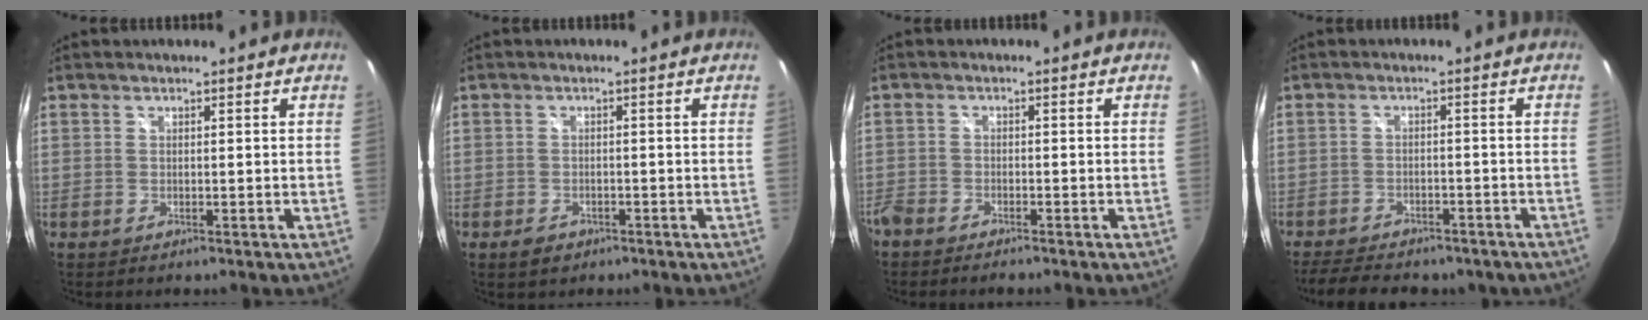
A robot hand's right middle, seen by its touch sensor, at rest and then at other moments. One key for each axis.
{"total": 2.7, "fx": -1.6, "fy": 1.8, "fz": 1.1, "tx": -0.023, "ty": 0.000, "tz": -0.023}
{"total": 4.1, "fx": -3.6, "fy": 1.3, "fz": 1.4, "tx": -0.048, "ty": -0.014, "tz": -0.070}
{"total": 12.0, "fx": -9.6, "fy": 4.9, "fz": 5.3, "tx": -0.122, "ty": -0.012, "tz": -0.133}